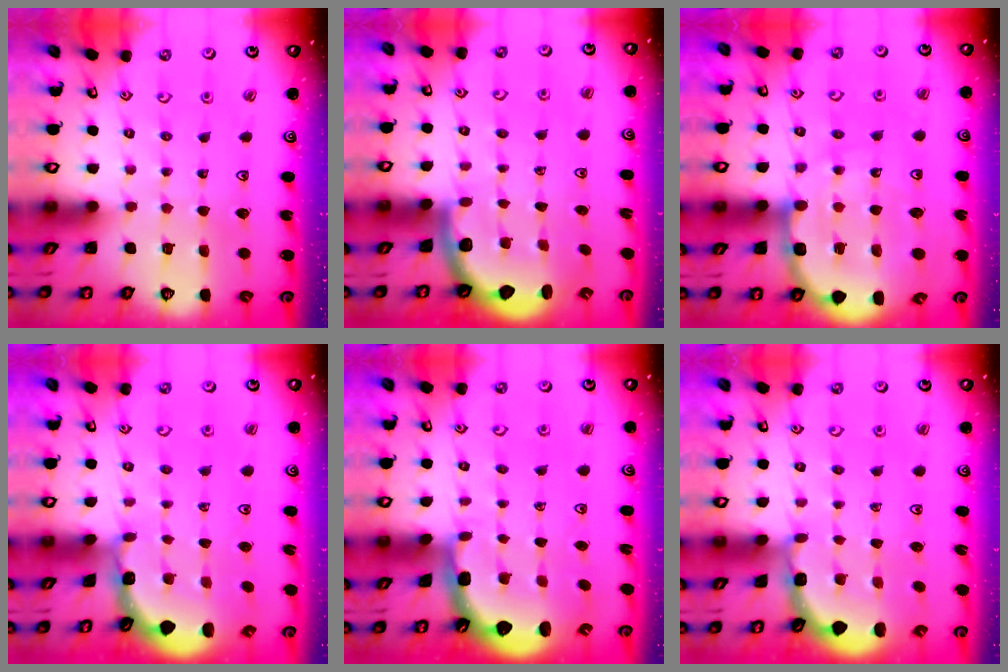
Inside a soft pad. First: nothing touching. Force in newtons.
{"total": 2.6, "press": 2.3, "slide": 1.2}
{"total": 11.8, "press": 11.6, "slide": 2.1}
{"total": 1.1, "press": 1.1, "slide": 0.3}
{"total": 2.6, "press": 1.7, "slide": 1.9}
{"total": 2.1, "press": 2.1, "slide": 0.1}